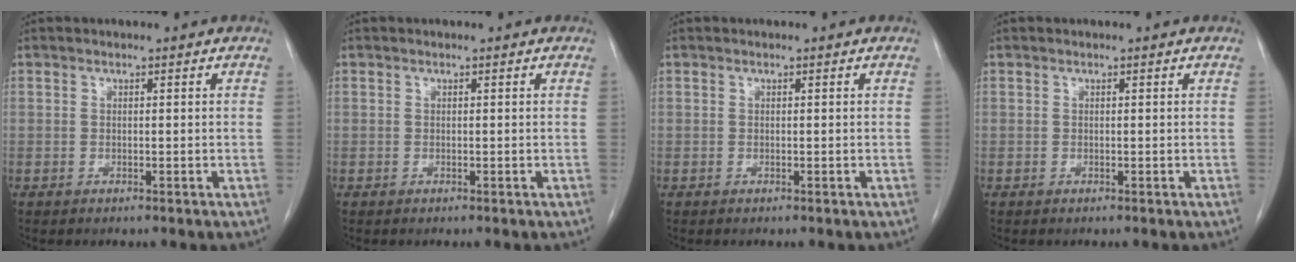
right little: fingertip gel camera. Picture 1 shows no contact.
{"total": 0.0}
{"total": 0.0}
{"total": 0.0}